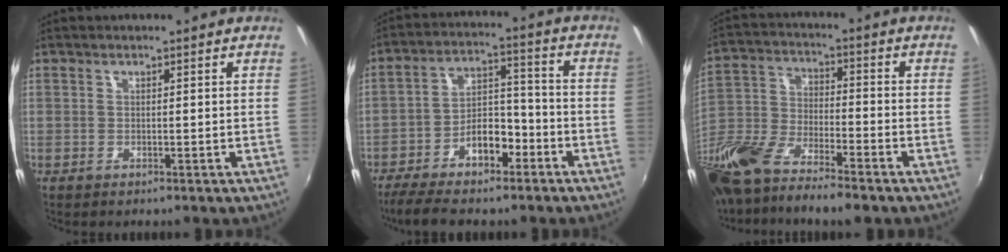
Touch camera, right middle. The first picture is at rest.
{"total": 11.8, "force": [-7.6, 5.2, 7.4], "torque": [-0.145, 0.020, -0.126]}
{"total": 17.5, "force": [-12.6, 5.2, 10.9], "torque": [-0.247, -0.034, -0.243]}